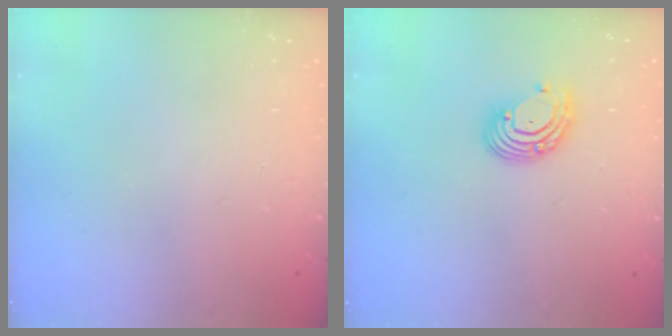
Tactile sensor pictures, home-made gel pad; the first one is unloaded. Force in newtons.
{"total": 7.3, "press": 7.3, "slide": 0.8}